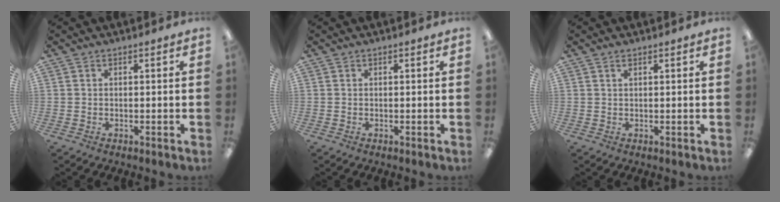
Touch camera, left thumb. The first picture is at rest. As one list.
[{"total": 0.0}, {"total": 0.9, "force": [0.5, 0.3, 0.7], "torque": [-0.017, -0.001, 0.010]}]